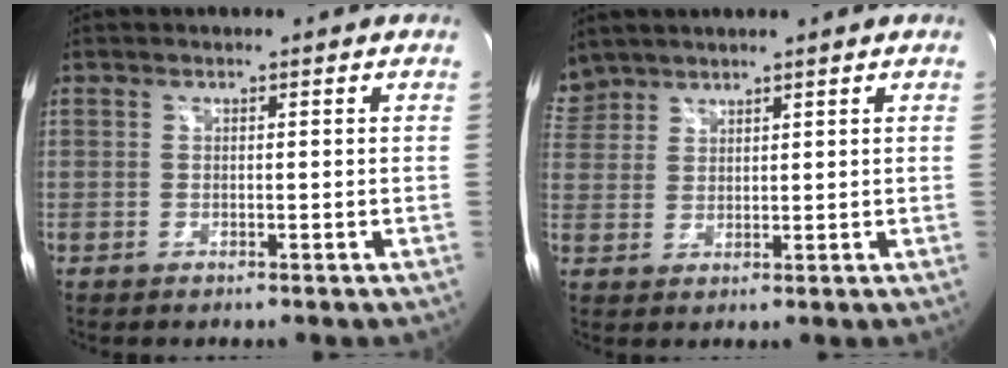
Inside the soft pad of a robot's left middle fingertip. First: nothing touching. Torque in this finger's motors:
{"motor_torque": [0.64, -0.78, -0.02, -0.11]}